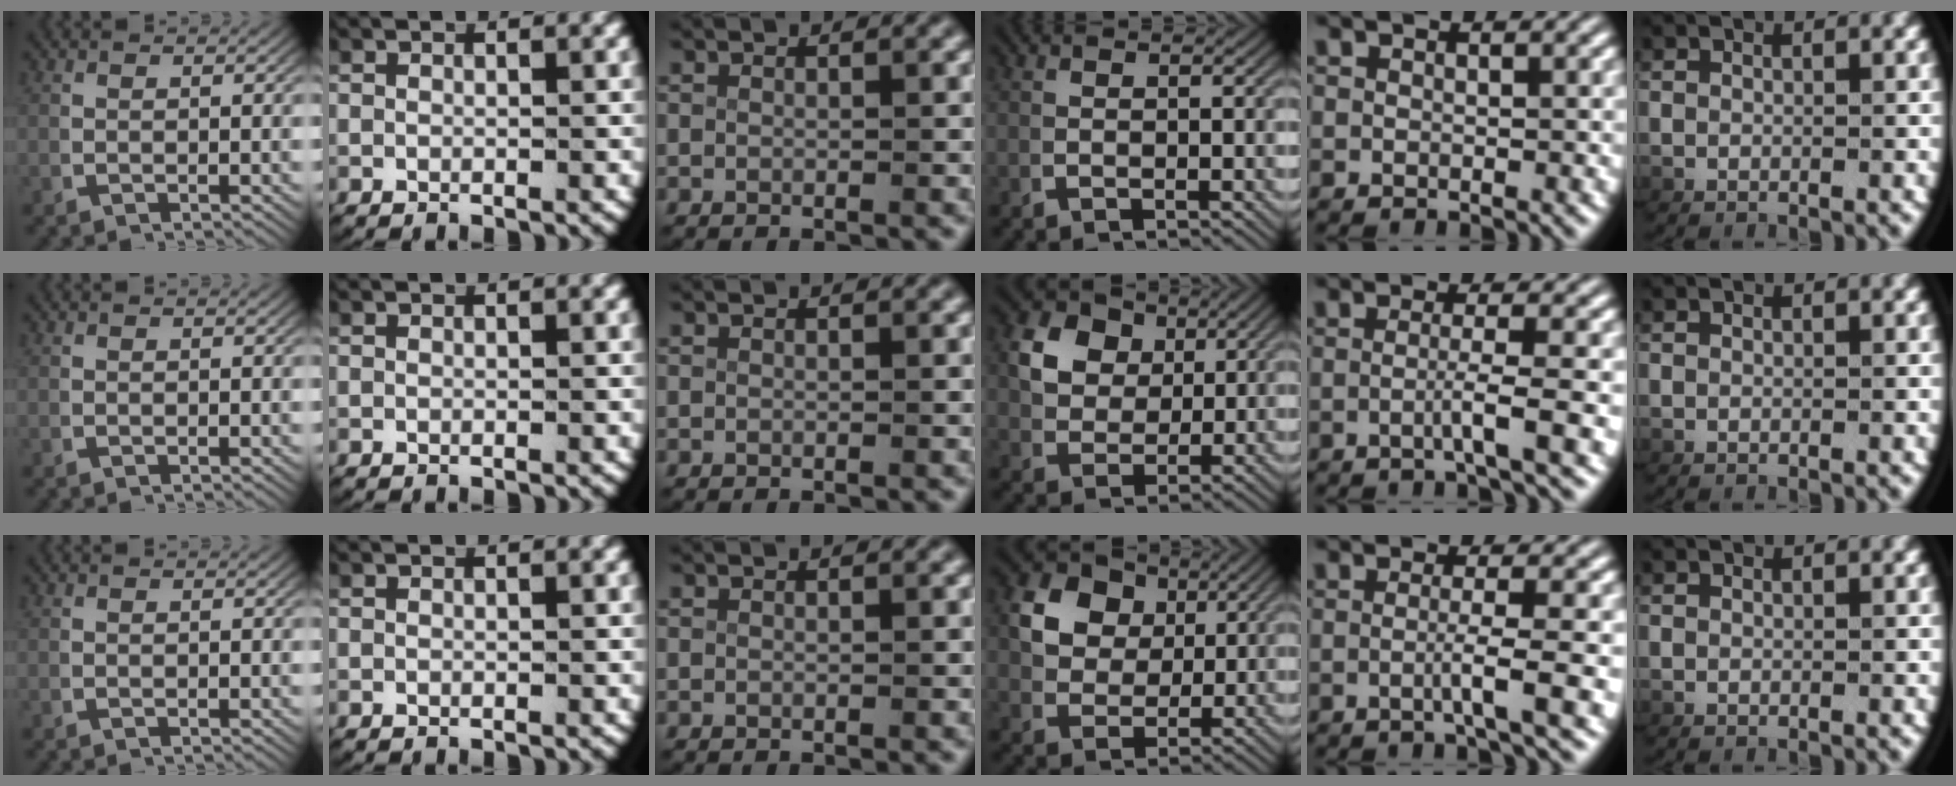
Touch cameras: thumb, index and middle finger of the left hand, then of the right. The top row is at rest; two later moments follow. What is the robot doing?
{"motion": "grasp_and_lifting", "object": "card"}